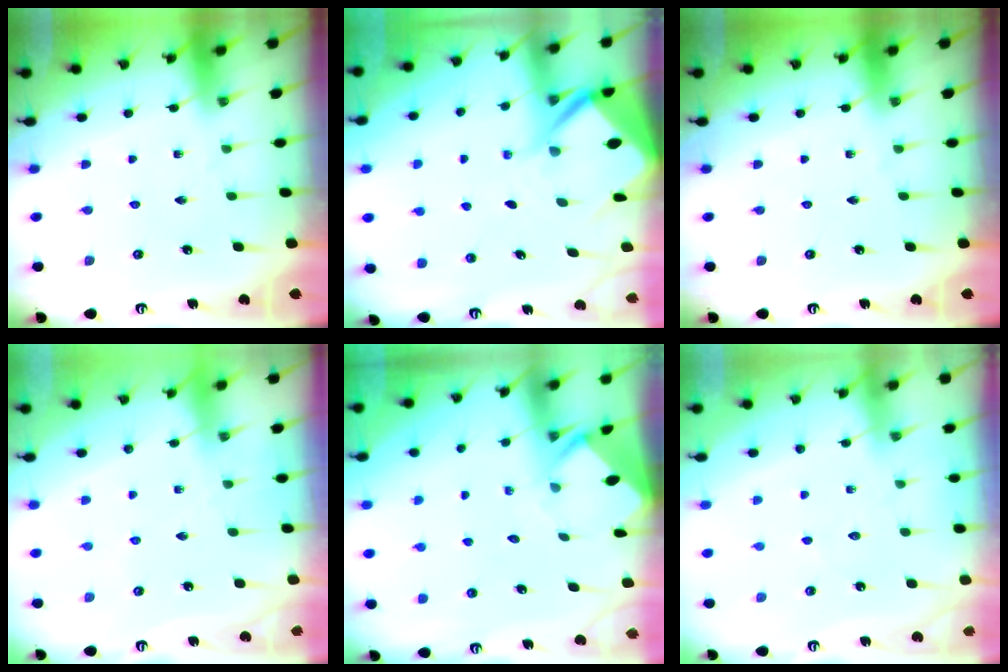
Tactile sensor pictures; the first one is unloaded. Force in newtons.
{"total": 7.6, "press": 7.5, "slide": 0.5}
{"total": 0.0}
{"total": 2.4, "press": 2.4, "slide": 0.4}
{"total": 3.4, "press": 3.4, "slide": 0.1}
{"total": 2.9, "press": 2.9, "slide": 0.3}